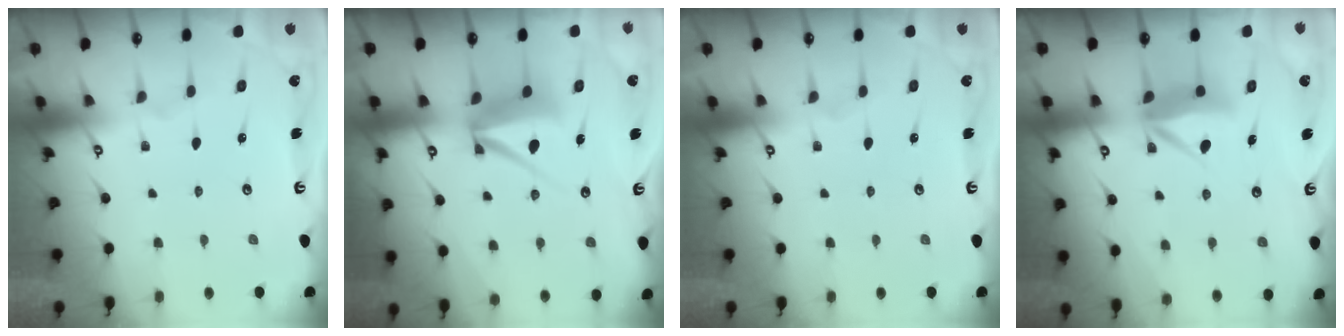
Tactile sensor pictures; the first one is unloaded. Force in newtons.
{"total": 9.0, "press": 9.0, "slide": 1.0}
{"total": 0.0}
{"total": 8.0, "press": 8.0, "slide": 0.5}